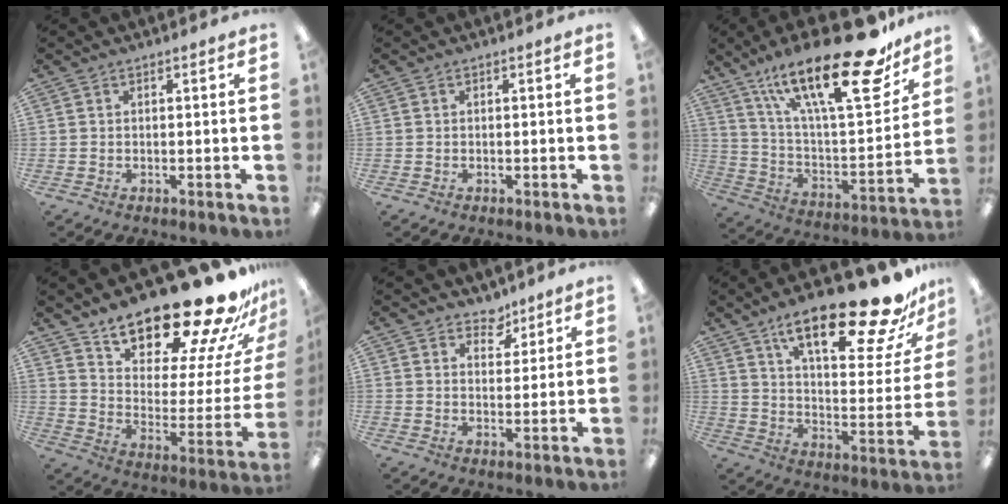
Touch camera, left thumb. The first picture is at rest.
{"total": 0.0}
{"total": 28.3, "force": [17.7, 8.5, 20.4], "torque": [-0.330, -0.106, 0.292]}
{"total": 27.1, "force": [21.4, 8.0, 14.6], "torque": [-0.201, -0.164, 0.355]}
{"total": 5.2, "force": [4.1, 2.9, 0.9], "torque": [0.000, -0.027, 0.071]}
{"total": 25.3, "force": [17.7, 7.0, 16.6], "torque": [-0.245, -0.117, 0.283]}